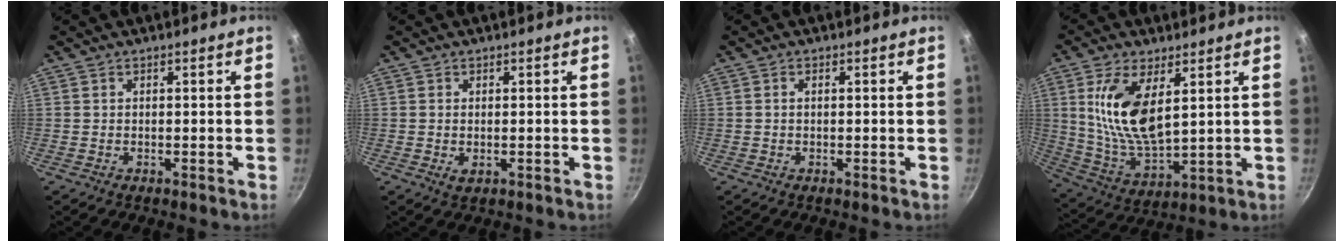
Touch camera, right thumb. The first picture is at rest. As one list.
[{"total": 1.5, "force": [-0.2, 0.9, 1.2], "torque": [-0.021, -0.004, -0.001]}, {"total": 0.7, "force": [0.1, 0.3, 0.6], "torque": [-0.013, 0.004, 0.002]}, {"total": 14.4, "force": [4.3, 6.6, 12.1], "torque": [-0.232, -0.032, 0.091]}]